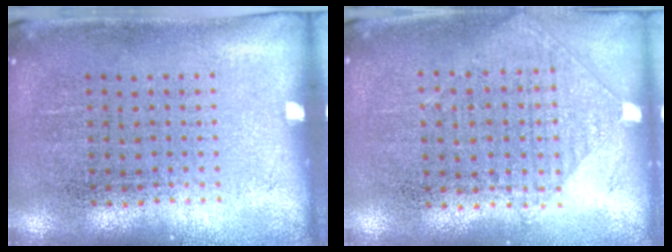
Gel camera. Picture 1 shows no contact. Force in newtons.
{"total": 0.9, "press": 0.8, "slide": 0.3}